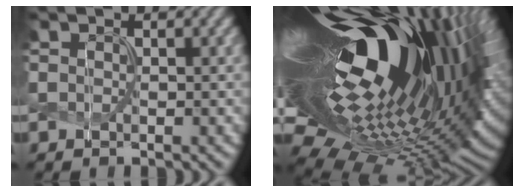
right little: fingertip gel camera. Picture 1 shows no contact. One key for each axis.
{"total": 22.6, "fx": 6.0, "fy": 9.1, "fz": 19.8, "tx": -0.338, "ty": 0.009, "tz": 0.084}